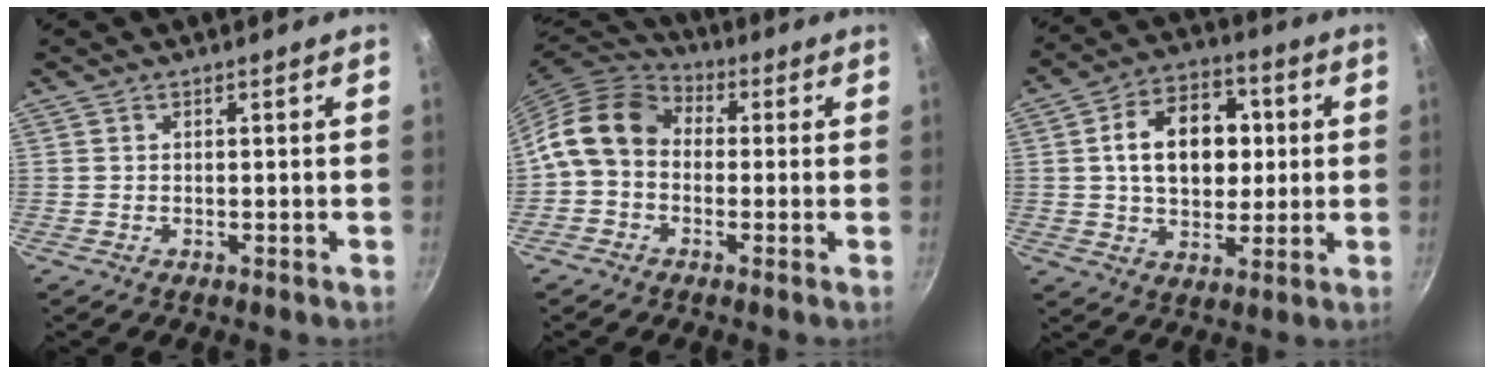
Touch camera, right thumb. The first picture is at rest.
{"total": 12.5, "force": [0.2, 9.1, 8.6], "torque": [-0.157, 0.035, -0.020]}
{"total": 15.4, "force": [2.1, 10.8, 10.7], "torque": [-0.132, 0.015, 0.027]}